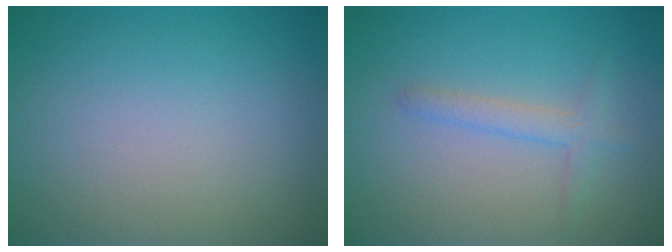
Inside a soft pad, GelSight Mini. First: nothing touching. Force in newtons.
{"total": 1.8, "press": 1.8, "slide": 0.1}